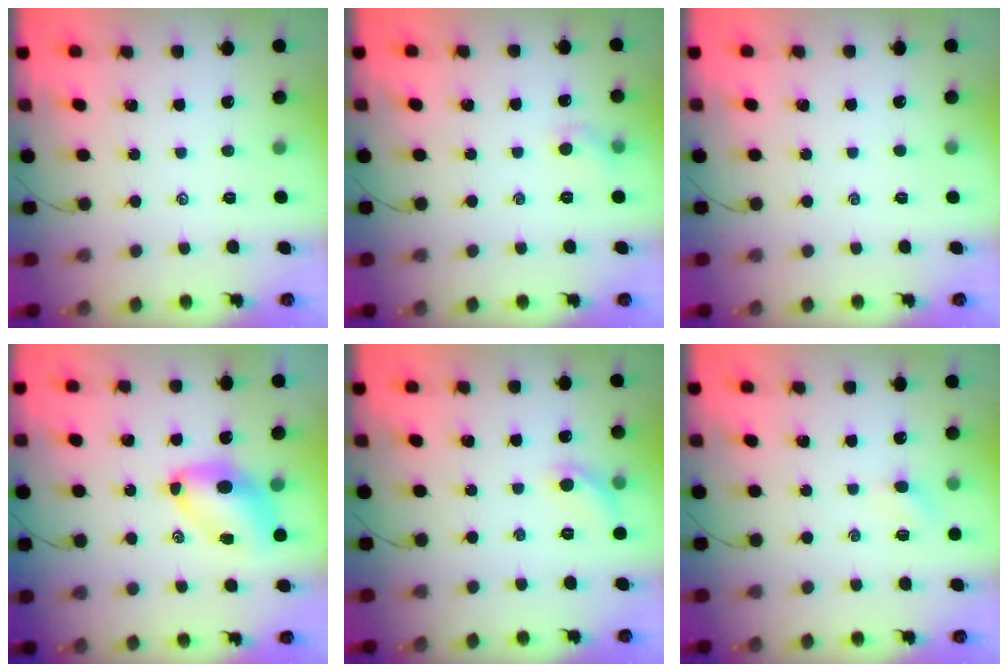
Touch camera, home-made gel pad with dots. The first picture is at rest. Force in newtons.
{"total": 5.4, "press": 5.2, "slide": 1.5}
{"total": 0.0}
{"total": 7.7, "press": 7.5, "slide": 1.8}
{"total": 6.7, "press": 6.7, "slide": 1.0}
{"total": 3.1, "press": 2.9, "slide": 1.1}